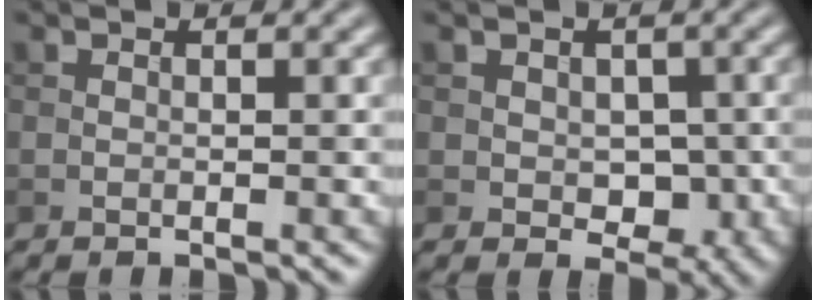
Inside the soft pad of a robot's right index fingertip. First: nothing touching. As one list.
[{"total": 3.7, "force": [-0.2, 2.7, 2.5], "torque": [-0.028, -0.011, 0.001]}]